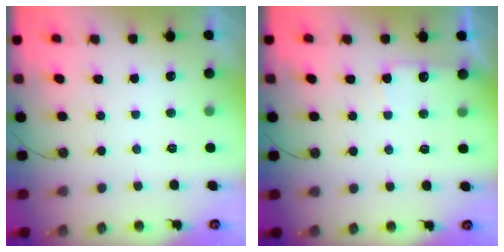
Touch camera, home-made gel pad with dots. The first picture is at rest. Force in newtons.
{"total": 7.1, "press": 7.1, "slide": 0.8}